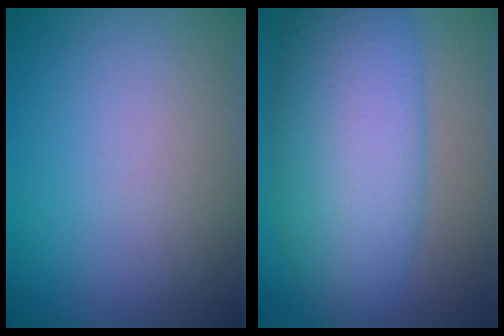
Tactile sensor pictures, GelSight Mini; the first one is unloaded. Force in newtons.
{"total": 10.2, "press": 10.2, "slide": 0.1}